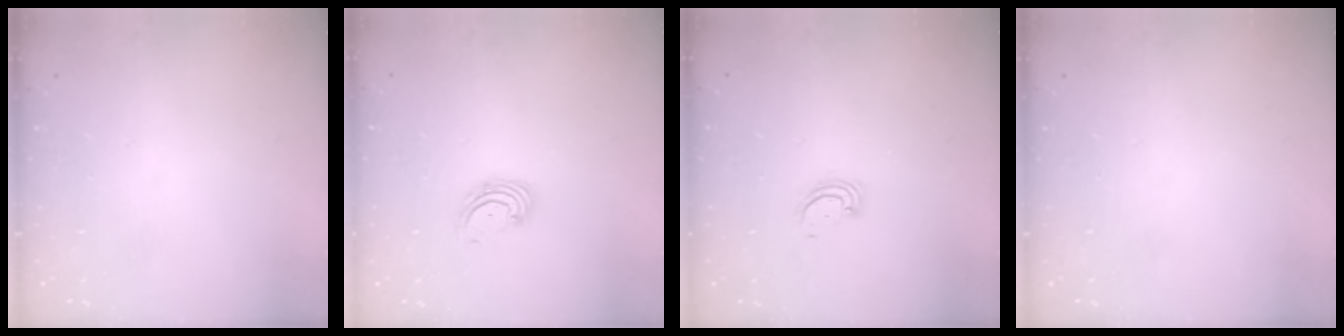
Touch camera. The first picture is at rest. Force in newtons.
{"total": 2.7, "press": 2.7, "slide": 0.6}
{"total": 2.6, "press": 2.6, "slide": 0.1}
{"total": 0.0}